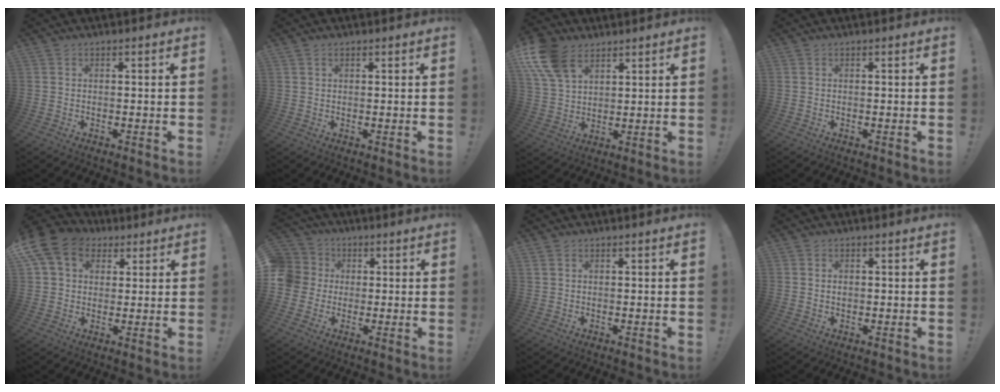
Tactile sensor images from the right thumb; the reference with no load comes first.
{"total": 0.9, "force": [0.6, 0.5, 0.4], "torque": [-0.005, 0.000, 0.011]}
{"total": 13.2, "force": [7.5, 8.2, 7.2], "torque": [-0.149, -0.027, 0.147]}
{"total": 0.0}
{"total": 12.9, "force": [5.4, 9.9, 6.3], "torque": [-0.109, -0.013, 0.109]}
{"total": 8.6, "force": [0.0, 8.3, 2.4], "torque": [-0.052, 0.009, 0.004]}
{"total": 1.1, "force": [0.5, 0.9, 0.3], "torque": [-0.008, 0.004, 0.012]}
{"total": 1.2, "force": [0.0, 1.1, 0.6], "torque": [-0.006, 0.002, -0.001]}